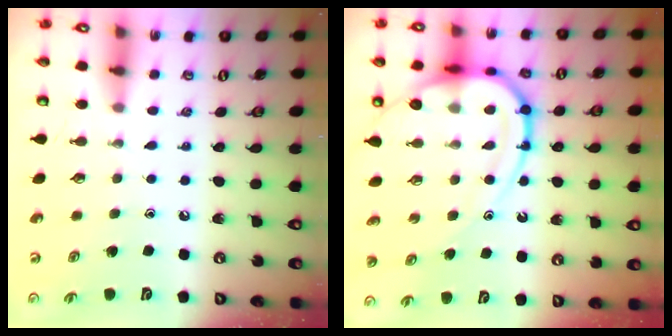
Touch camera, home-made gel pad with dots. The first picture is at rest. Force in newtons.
{"total": 18.1, "press": 18.0, "slide": 1.8}